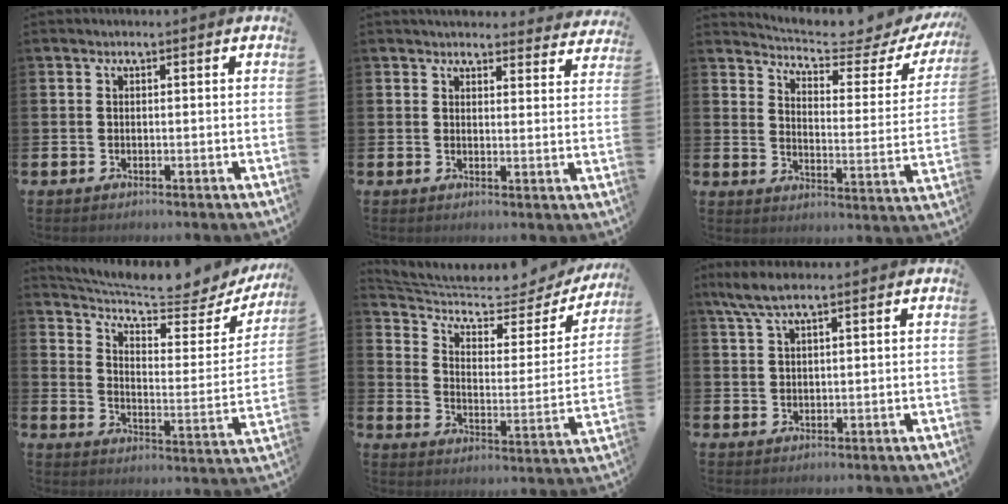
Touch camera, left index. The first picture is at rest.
{"total": 3.9, "force": [3.8, 0.8, 0.3], "torque": [-0.006, -0.022, 0.068]}
{"total": 5.7, "force": [5.3, 0.6, 2.1], "torque": [-0.055, -0.049, 0.082]}
{"total": 7.2, "force": [6.6, 1.6, 2.5], "torque": [-0.071, -0.056, 0.107]}
{"total": 6.7, "force": [5.7, 2.3, 2.7], "torque": [-0.079, -0.045, 0.091]}
{"total": 4.2, "force": [3.0, 0.7, 2.8], "torque": [-0.066, -0.001, 0.056]}